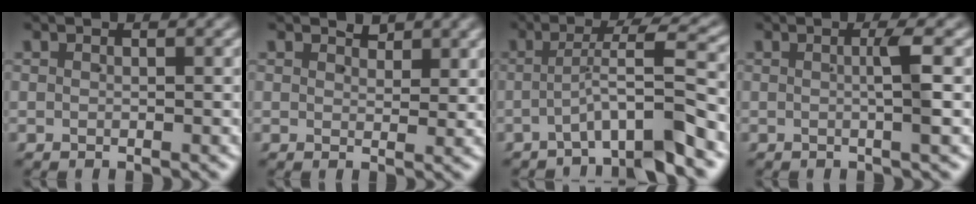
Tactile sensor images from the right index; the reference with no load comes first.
{"total": 1.5, "force": [1.3, 0.6, 0.5], "torque": [0.000, -0.007, 0.024]}
{"total": 4.7, "force": [-2.3, -0.2, 4.1], "torque": [-0.049, 0.016, -0.040]}
{"total": 2.2, "force": [0.1, -0.2, 2.2], "torque": [-0.031, 0.004, 0.001]}